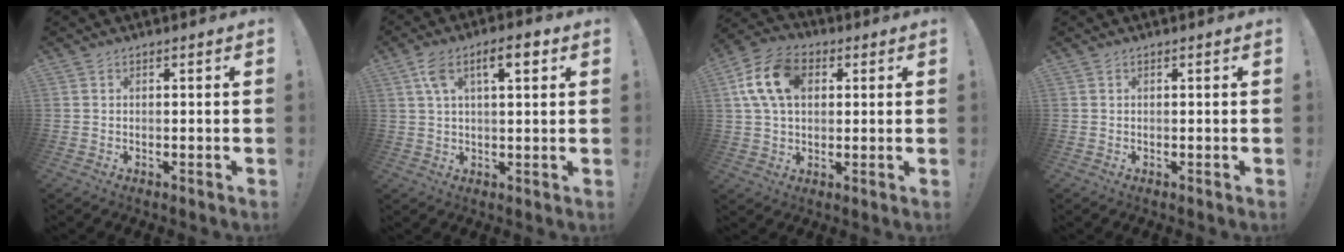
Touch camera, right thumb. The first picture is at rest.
{"total": 8.6, "force": [3.6, 3.3, 7.1], "torque": [-0.108, 0.001, 0.057]}
{"total": 14.9, "force": [3.9, 10.1, 10.2], "torque": [-0.189, 0.006, 0.076]}
{"total": 0.0}